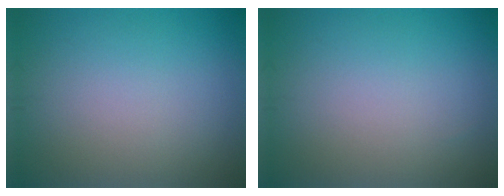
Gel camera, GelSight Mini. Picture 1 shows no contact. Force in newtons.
{"total": 0.0}